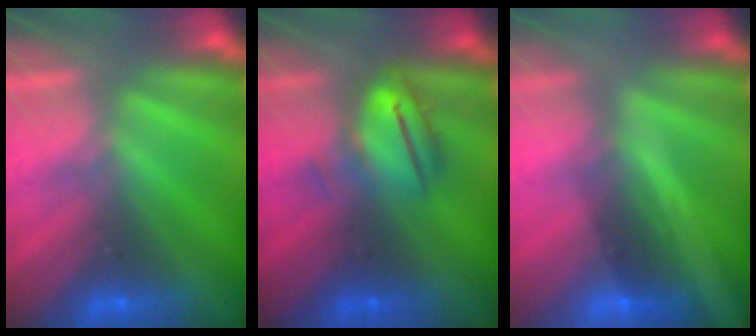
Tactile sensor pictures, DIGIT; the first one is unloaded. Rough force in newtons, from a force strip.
{"total": 3.5}
{"total": 2.1}